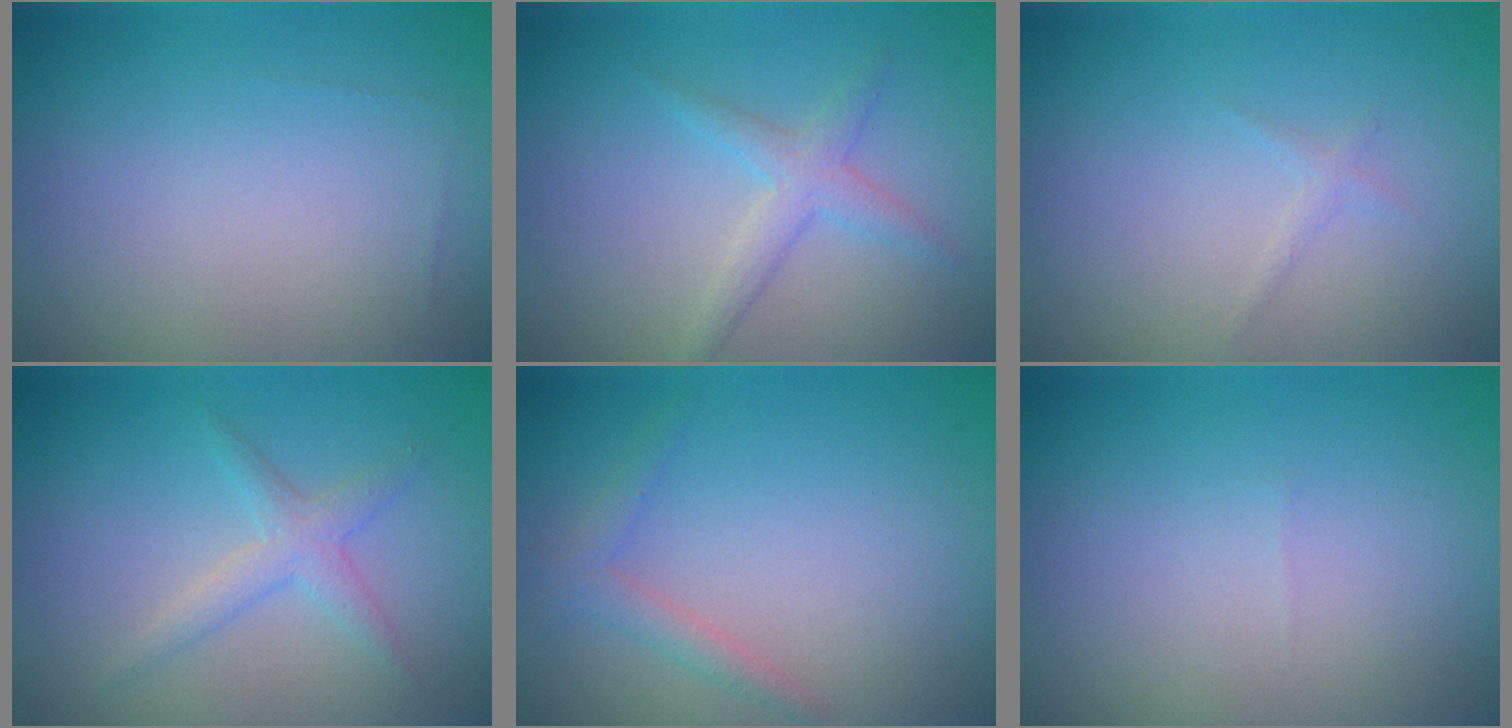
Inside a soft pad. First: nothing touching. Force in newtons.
{"total": 2.2, "press": 2.2, "slide": 0.1}
{"total": 0.6, "press": 0.6, "slide": 0.1}
{"total": 2.1, "press": 2.1, "slide": 0.1}
{"total": 1.5, "press": 1.5, "slide": 0.1}
{"total": 0.0}